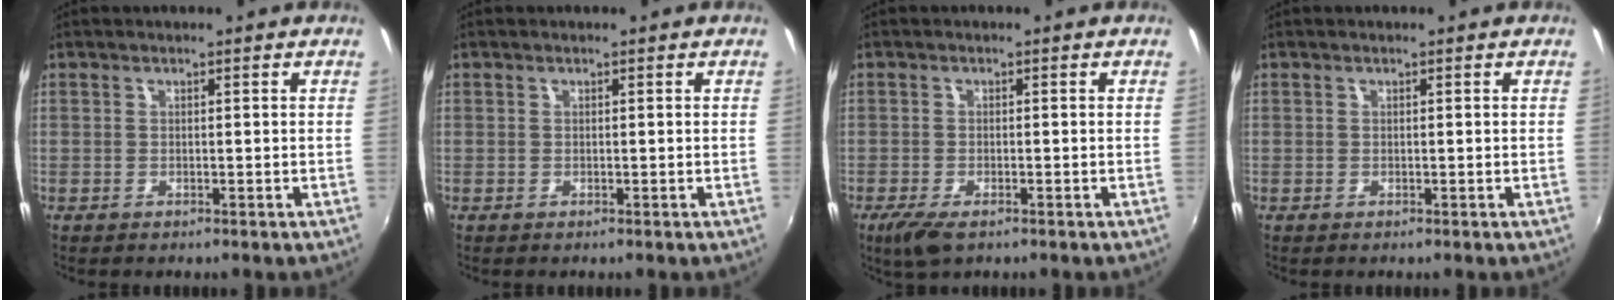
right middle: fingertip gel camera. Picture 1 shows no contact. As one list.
[{"total": 0.0}, {"total": 4.6, "force": [-2.9, 1.6, 3.1], "torque": [-0.073, -0.018, -0.052]}, {"total": 0.0}]